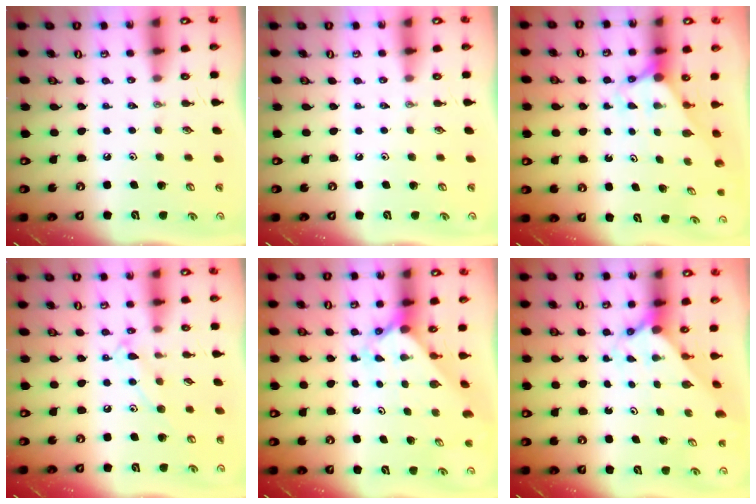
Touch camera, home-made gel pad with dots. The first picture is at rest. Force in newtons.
{"total": 0.0}
{"total": 2.8, "press": 2.8, "slide": 0.0}
{"total": 9.1, "press": 9.1, "slide": 0.7}
{"total": 2.4, "press": 2.3, "slide": 0.2}
{"total": 1.7, "press": 1.7, "slide": 0.1}